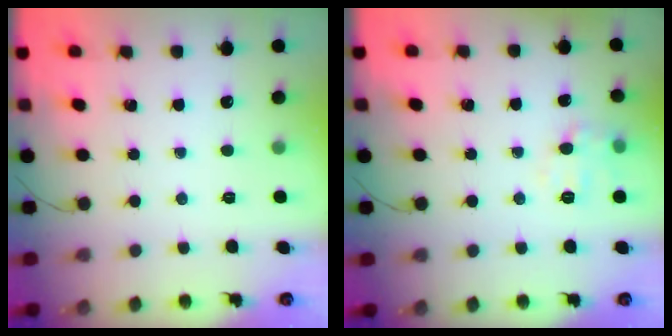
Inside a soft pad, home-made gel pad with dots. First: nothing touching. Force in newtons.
{"total": 7.0, "press": 6.9, "slide": 0.7}